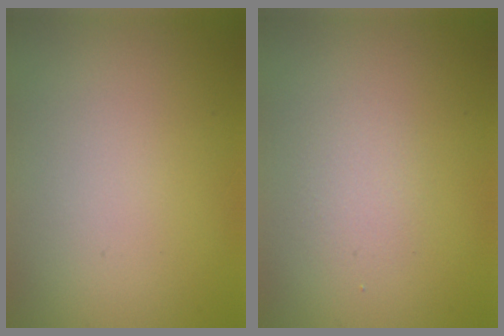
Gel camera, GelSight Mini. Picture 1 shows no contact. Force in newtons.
{"total": 1.3, "press": 1.3, "slide": 0.1}